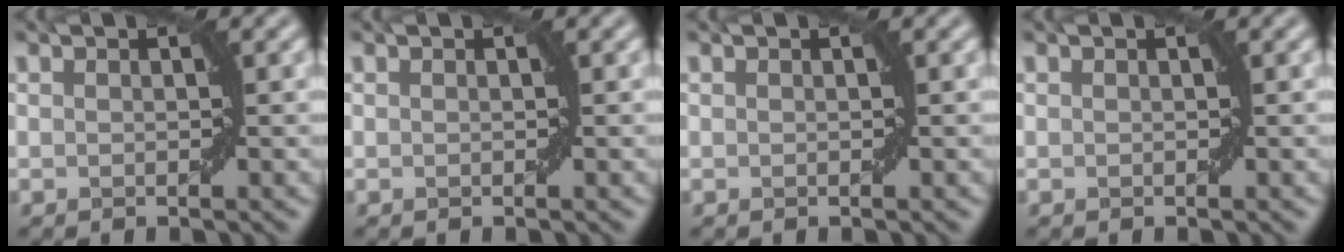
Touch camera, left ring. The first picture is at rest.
{"total": 0.0}
{"total": 0.0}
{"total": 0.0}